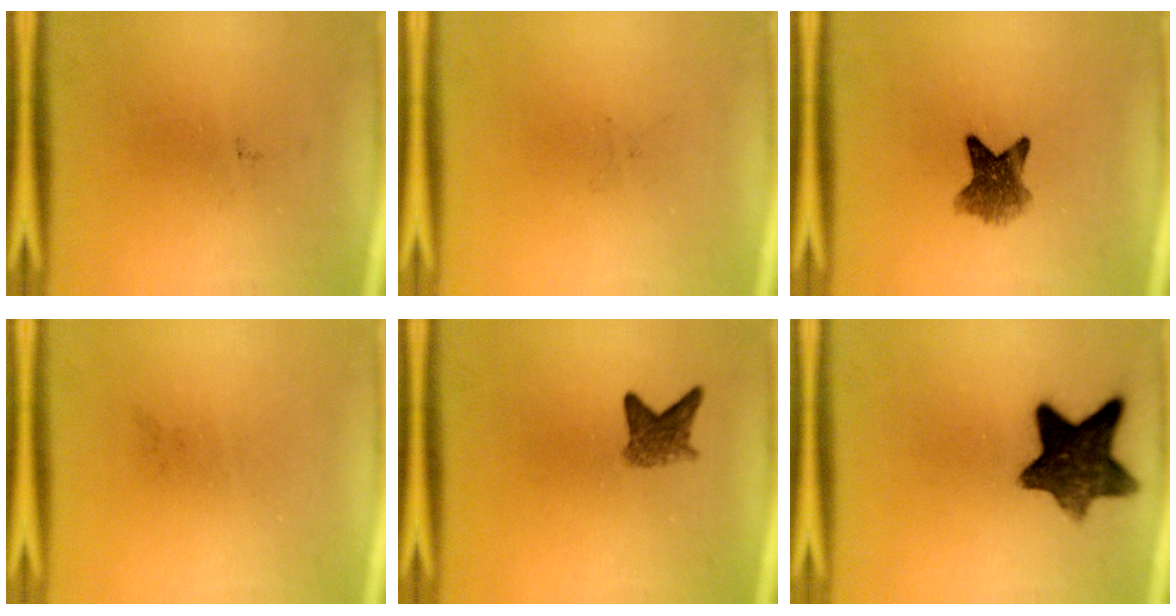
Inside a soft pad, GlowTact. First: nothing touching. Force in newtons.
{"total": 0.0}
{"total": 6.0}
{"total": 0.0}
{"total": 3.2}
{"total": 11.8}